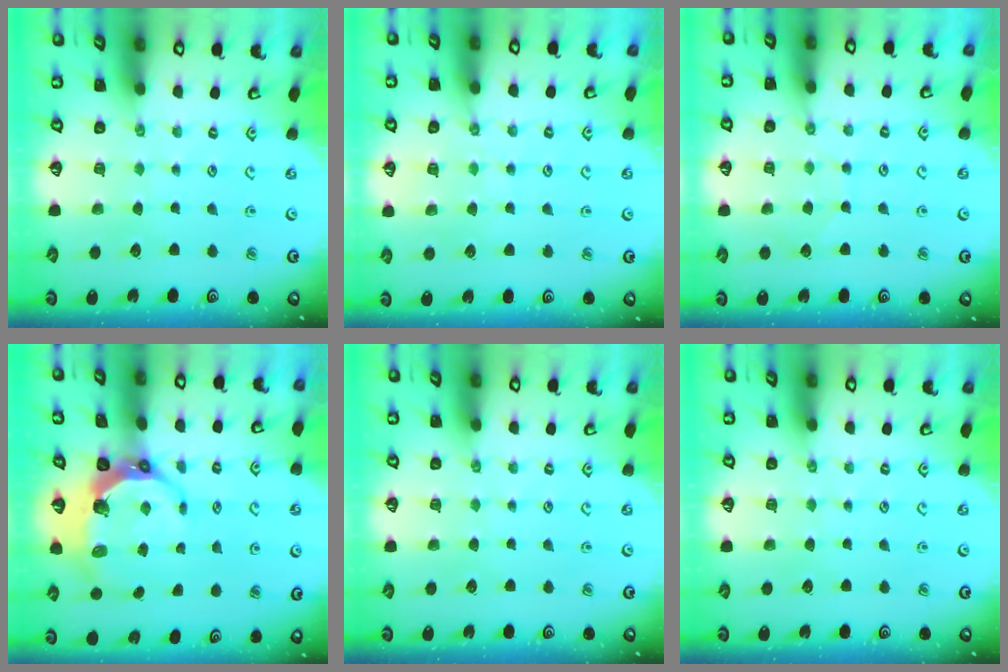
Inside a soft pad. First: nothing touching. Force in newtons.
{"total": 3.9, "press": 3.9, "slide": 0.7}
{"total": 5.0, "press": 5.0, "slide": 0.5}
{"total": 9.1, "press": 7.6, "slide": 5.1}
{"total": 0.0}
{"total": 0.0}